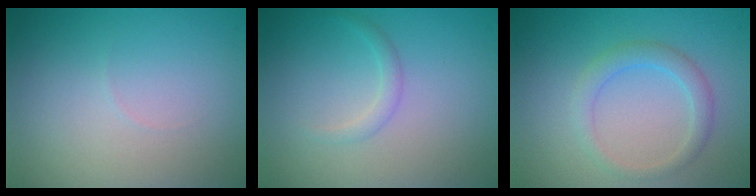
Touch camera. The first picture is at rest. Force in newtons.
{"total": 1.0, "press": 1.0, "slide": 0.1}
{"total": 2.2, "press": 2.2, "slide": 0.0}